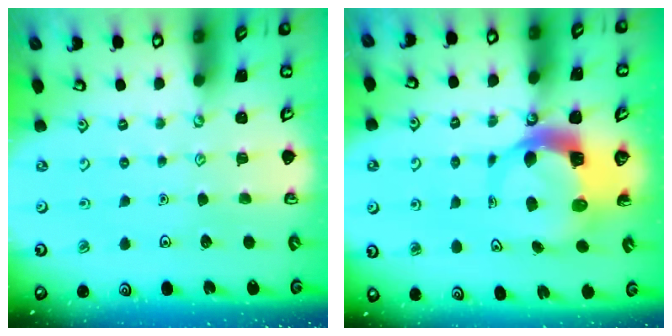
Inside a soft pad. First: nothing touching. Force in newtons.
{"total": 7.3, "press": 7.2, "slide": 1.2}